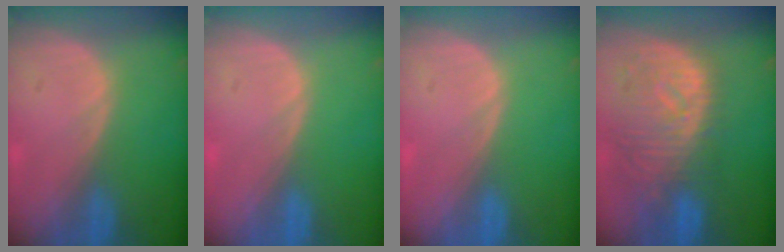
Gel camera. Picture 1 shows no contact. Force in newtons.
{"total": 0.0}
{"total": 0.0}
{"total": 11.2, "press": 9.7, "slide": 5.5}